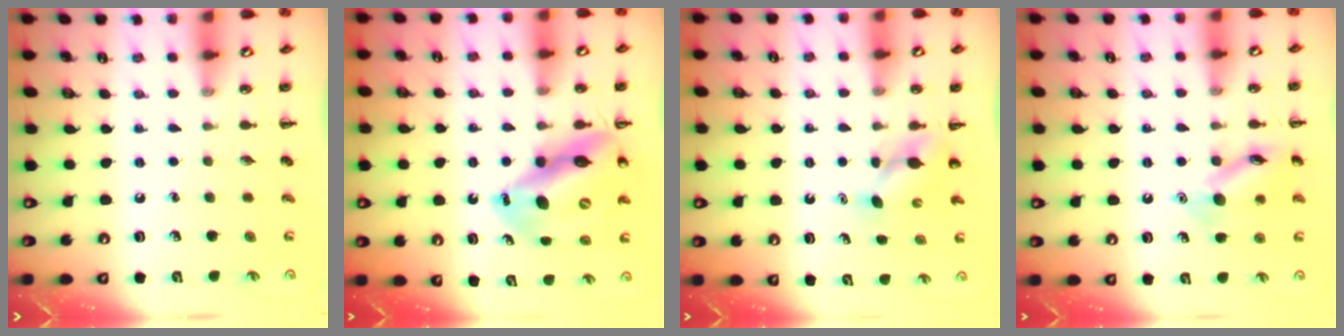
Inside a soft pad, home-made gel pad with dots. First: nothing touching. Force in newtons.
{"total": 15.7, "press": 14.9, "slide": 4.8}
{"total": 4.0, "press": 3.8, "slide": 1.0}
{"total": 12.1, "press": 12.0, "slide": 0.6}